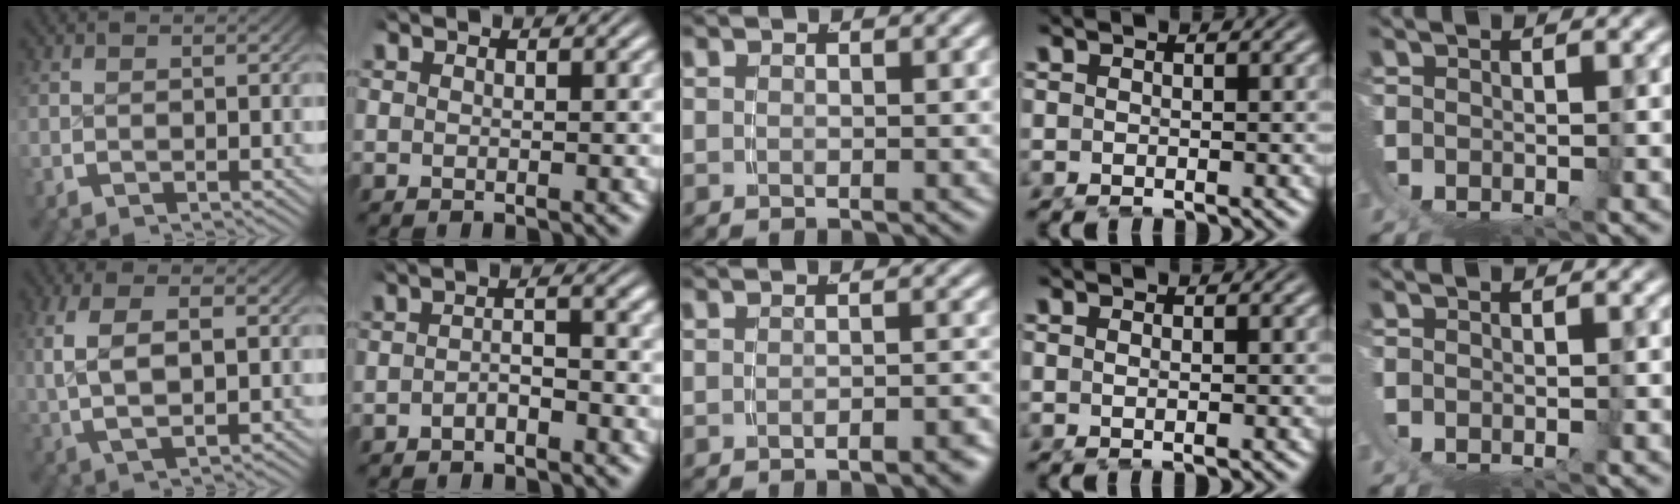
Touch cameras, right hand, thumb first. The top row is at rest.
{"thumb": {"total": 6.2, "force": [1.0, 3.3, 5.1], "torque": [-0.109, -0.002, 0.028]}, "index": {"total": 2.2, "force": [-1.4, 0.6, 1.6], "torque": [-0.019, -0.001, -0.026]}, "middle": {"total": 1.7, "force": [-1.6, -0.1, 0.7], "torque": [-0.007, 0.006, -0.028]}, "ring": {"total": 1.0, "force": [0.0, -0.9, 0.4], "torque": [-0.005, -0.008, 0.006]}, "little": {"total": 0.5, "force": [0.2, -0.2, 0.4], "torque": [-0.010, -0.002, 0.004]}}